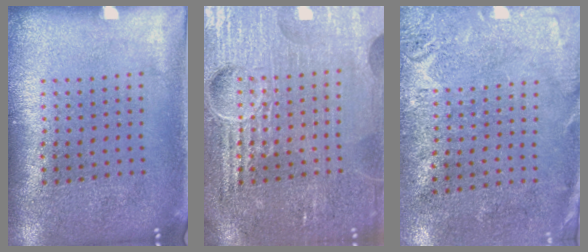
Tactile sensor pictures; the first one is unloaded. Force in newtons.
{"total": 7.2, "press": 7.1, "slide": 0.9}
{"total": 2.6, "press": 2.2, "slide": 1.4}